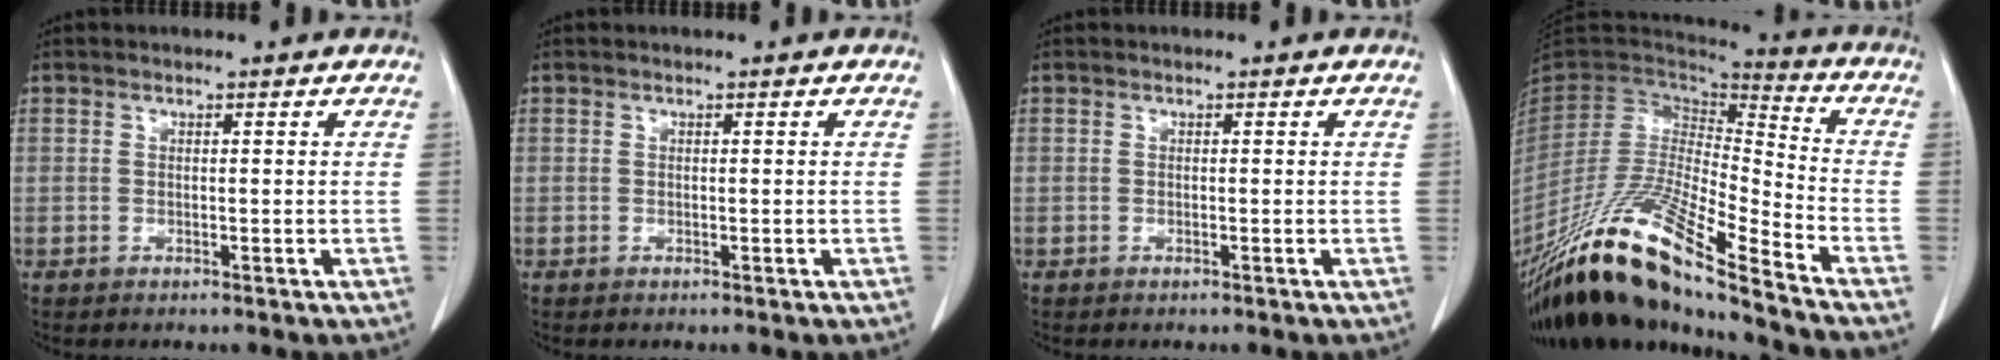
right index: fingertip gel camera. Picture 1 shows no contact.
{"total": 0.0}
{"total": 0.0}
{"total": 21.7, "force": [-17.1, 0.6, 13.4], "torque": [-0.280, -0.033, -0.323]}